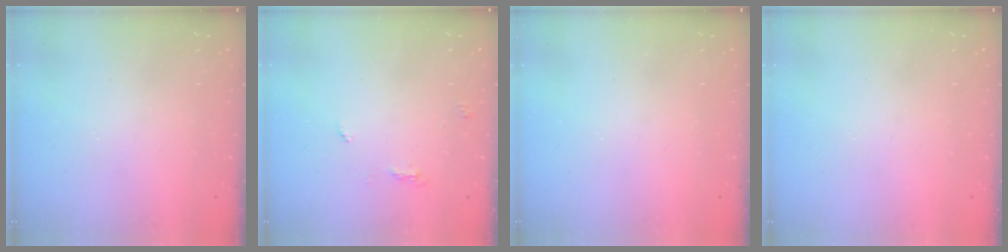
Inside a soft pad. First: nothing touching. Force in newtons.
{"total": 5.6, "press": 5.6, "slide": 0.4}
{"total": 0.0}
{"total": 0.0}